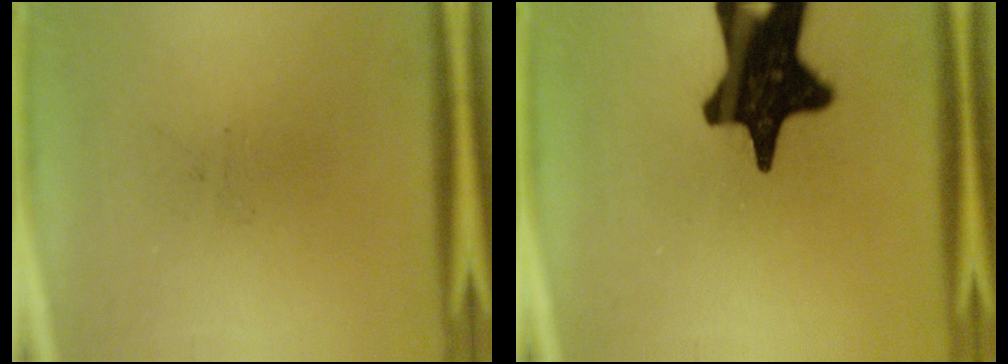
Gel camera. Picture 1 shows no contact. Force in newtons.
{"total": 19.5}